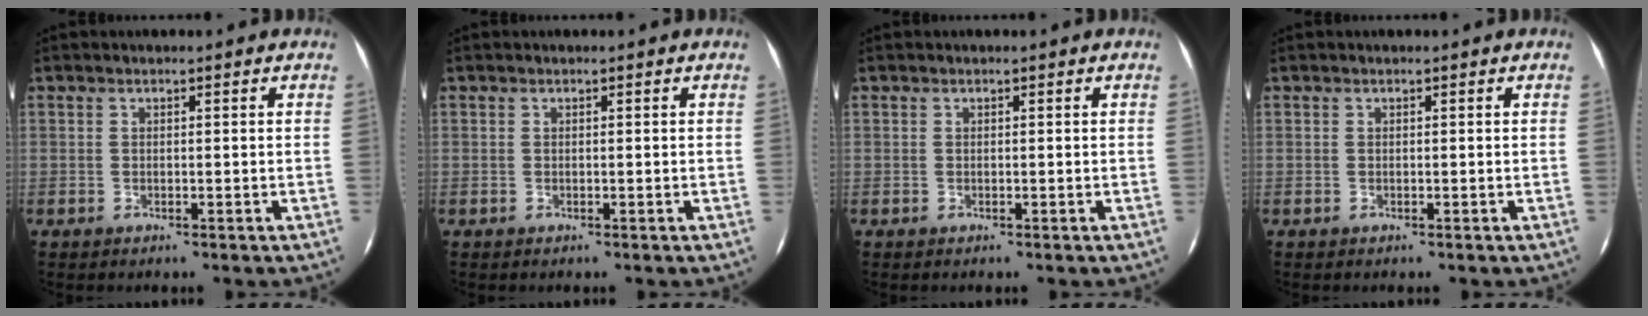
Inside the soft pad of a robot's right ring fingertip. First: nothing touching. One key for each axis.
{"total": 0.0}
{"total": 0.0}
{"total": 0.0}